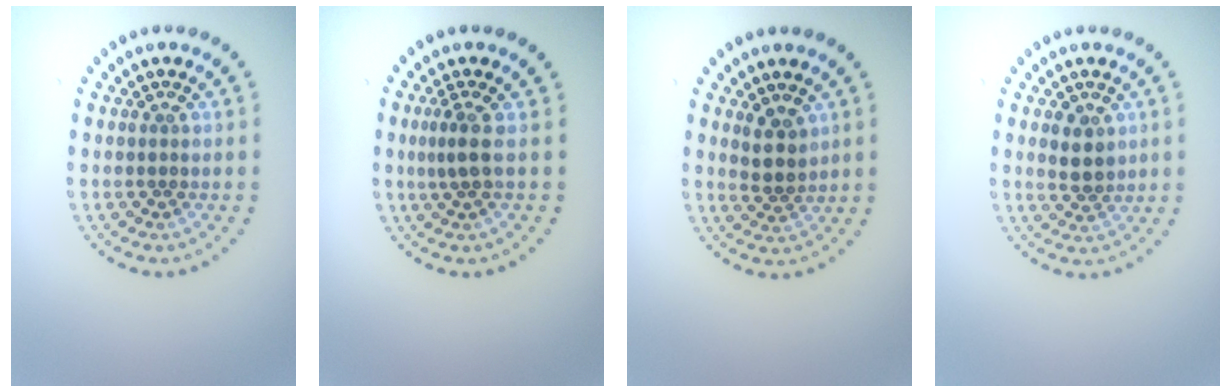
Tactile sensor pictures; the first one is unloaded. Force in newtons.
{"total": 1.8, "press": 1.4, "slide": 1.3}
{"total": 2.2, "press": 1.8, "slide": 1.2}
{"total": 2.4, "press": 2.2, "slide": 0.8}